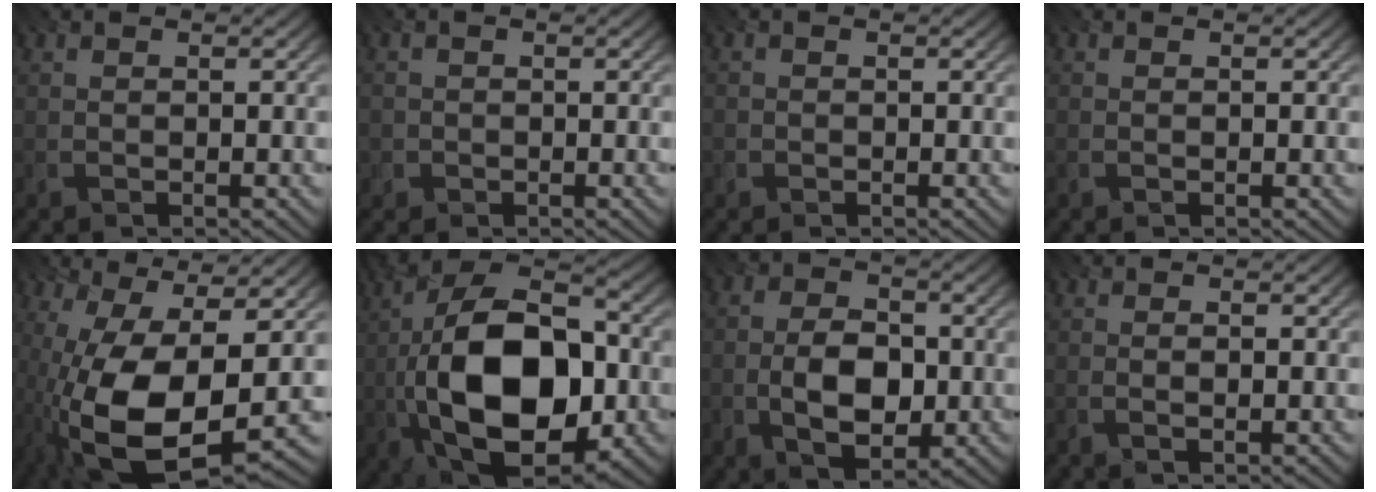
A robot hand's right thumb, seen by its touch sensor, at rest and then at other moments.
{"total": 1.3, "force": [-0.5, 1.1, -0.3], "torque": [0.007, -0.001, -0.015]}
{"total": 0.9, "force": [-0.5, 0.6, -0.4], "torque": [0.009, 0.001, -0.012]}
{"total": 0.0}
{"total": 17.6, "force": [-5.4, 7.5, 14.9], "torque": [-0.287, -0.038, -0.085]}
{"total": 18.5, "force": [-4.2, 10.1, 14.9], "torque": [-0.268, -0.003, -0.082]}
{"total": 7.2, "force": [-2.5, 4.4, 5.2], "torque": [-0.087, -0.009, -0.057]}
{"total": 0.9, "force": [-0.3, 0.0, 0.9], "torque": [-0.011, -0.003, -0.008]}